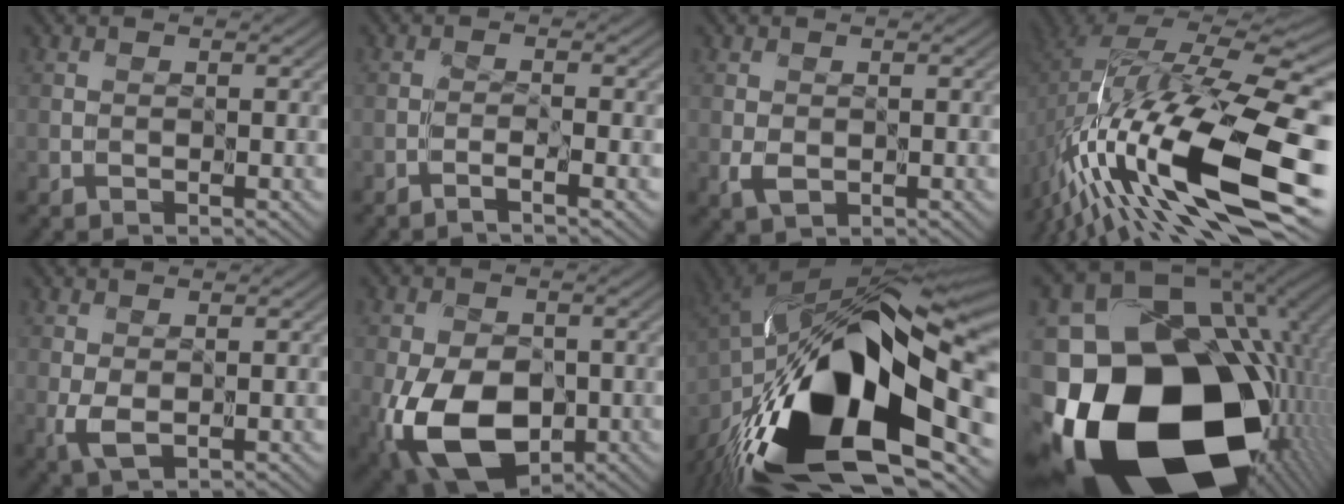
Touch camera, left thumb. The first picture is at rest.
{"total": 1.8, "force": [-1.4, -0.3, 1.1], "torque": [-0.021, 0.004, -0.033]}
{"total": 1.6, "force": [-0.1, 1.2, 1.0], "torque": [-0.025, -0.008, 0.000]}
{"total": 17.4, "force": [-7.0, 5.7, 14.8], "torque": [-0.285, 0.004, -0.138]}
{"total": 2.3, "force": [0.0, 1.1, 2.0], "torque": [-0.052, -0.008, 0.001]}
{"total": 12.2, "force": [-3.7, 8.0, 8.5], "torque": [-0.191, -0.038, -0.067]}
{"total": 19.7, "force": [-7.9, 9.3, 15.5], "torque": [-0.301, -0.023, -0.131]}
{"total": 22.5, "force": [-7.4, 15.2, 14.9], "torque": [-0.329, -0.074, -0.085]}